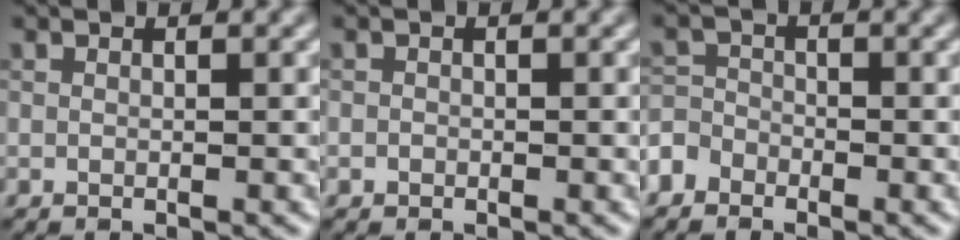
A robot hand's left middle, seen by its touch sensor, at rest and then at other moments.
{"total": 0.5, "force": [-0.2, 0.5, 0.1], "torque": [0.002, -0.004, -0.005]}
{"total": 2.7, "force": [-1.9, 1.9, 0.5], "torque": [0.002, 0.001, -0.044]}